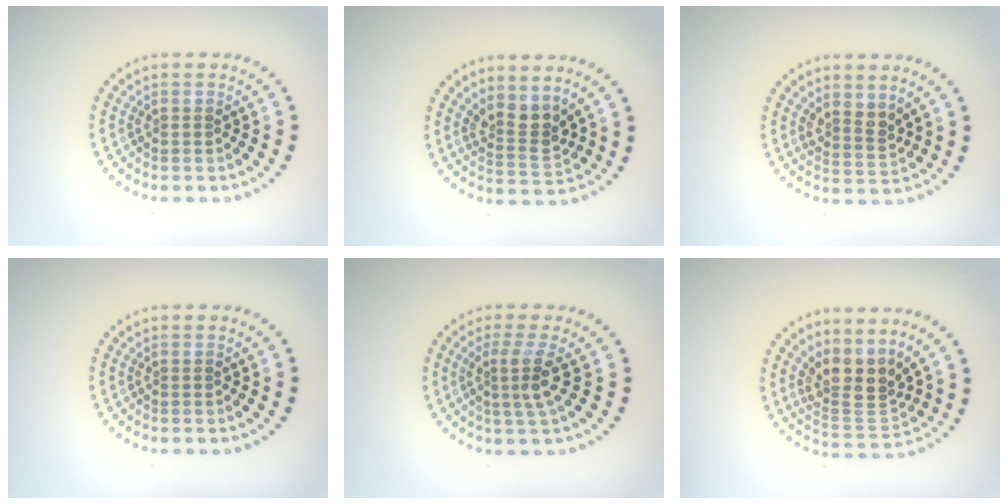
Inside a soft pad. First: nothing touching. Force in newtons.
{"total": 2.8, "press": 2.1, "slide": 1.8}
{"total": 2.2, "press": 1.7, "slide": 1.4}
{"total": 0.0}
{"total": 2.7, "press": 2.0, "slide": 1.8}
{"total": 3.8, "press": 3.0, "slide": 2.4}